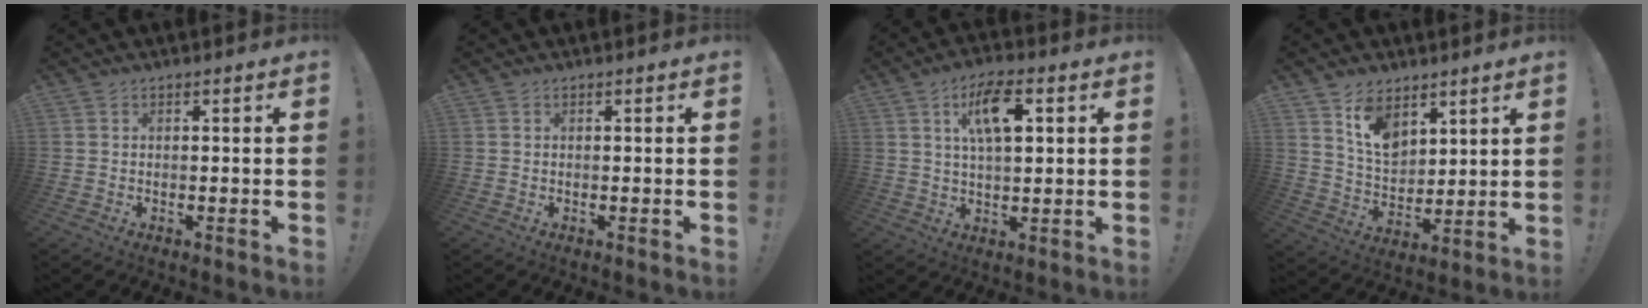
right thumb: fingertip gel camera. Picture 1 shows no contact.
{"total": 0.0}
{"total": 10.8, "force": [3.7, 4.8, 8.9], "torque": [-0.143, 0.002, 0.062]}
{"total": 10.3, "force": [6.9, 6.3, 4.3], "torque": [-0.078, -0.044, 0.134]}